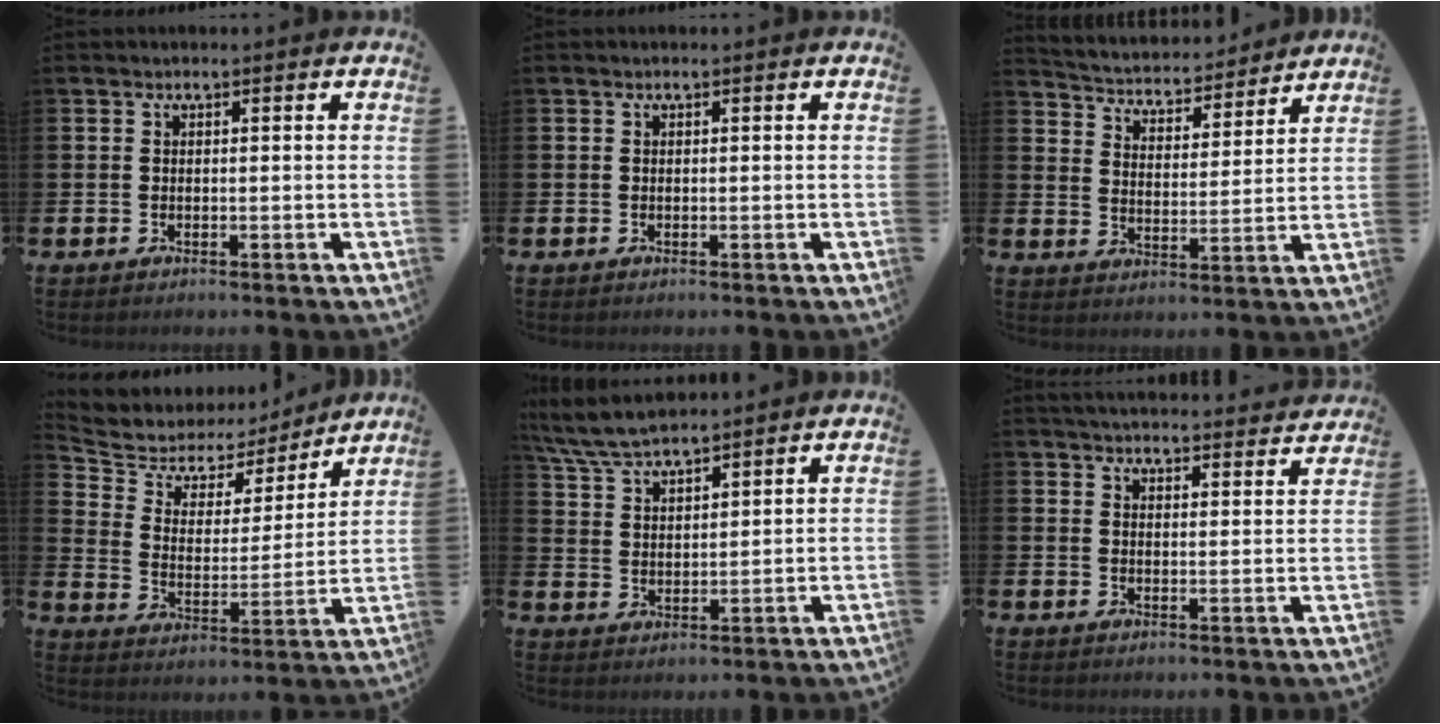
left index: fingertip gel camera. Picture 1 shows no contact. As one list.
[{"total": 0.0}, {"total": 4.2, "force": [4.0, 1.2, 0.3], "torque": [-0.033, -0.036, 0.064]}, {"total": 6.3, "force": [5.2, 3.3, 1.1], "torque": [-0.065, -0.037, 0.087]}, {"total": 6.4, "force": [6.1, 1.1, 1.6], "torque": [-0.058, -0.019, 0.114]}, {"total": 4.5, "force": [4.4, 0.3, 0.4], "torque": [-0.009, -0.032, 0.078]}]